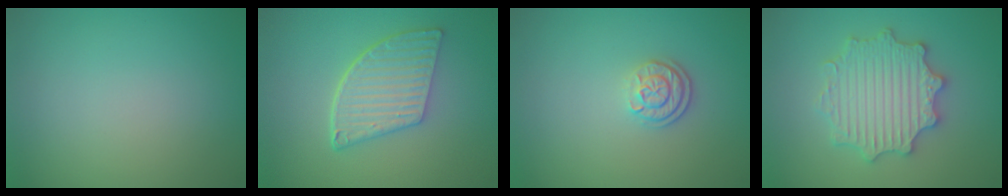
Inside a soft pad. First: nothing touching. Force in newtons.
{"total": 5.5, "press": 4.2, "slide": 3.5}
{"total": 2.5, "press": 2.0, "slide": 1.5}
{"total": 5.6, "press": 5.5, "slide": 1.0}